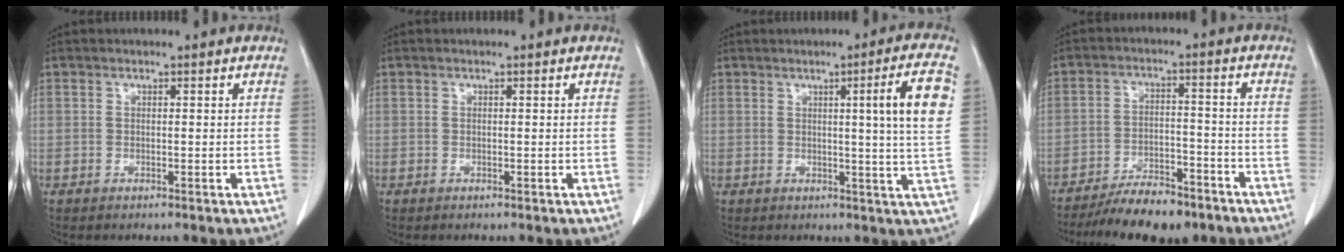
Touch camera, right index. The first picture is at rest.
{"total": 0.0}
{"total": 8.4, "force": [2.1, -1.3, 8.1], "torque": [-0.110, -0.005, 0.026]}
{"total": 10.9, "force": [-9.1, 3.2, 5.1], "torque": [-0.077, -0.001, -0.144]}